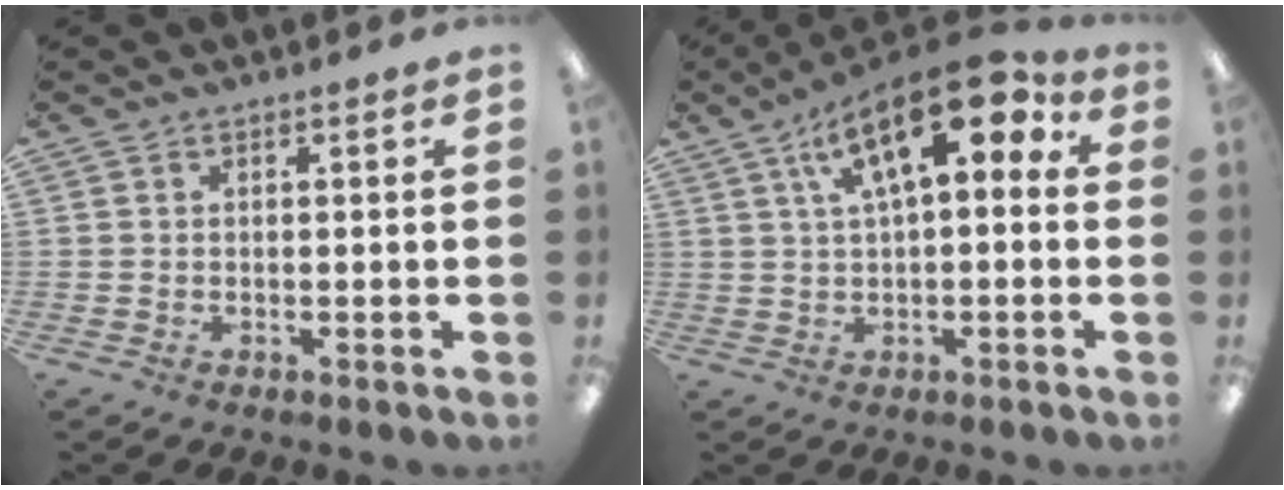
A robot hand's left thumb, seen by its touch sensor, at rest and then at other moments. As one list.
[{"total": 16.2, "force": [6.5, 7.0, 13.1], "torque": [-0.190, -0.026, 0.105]}]